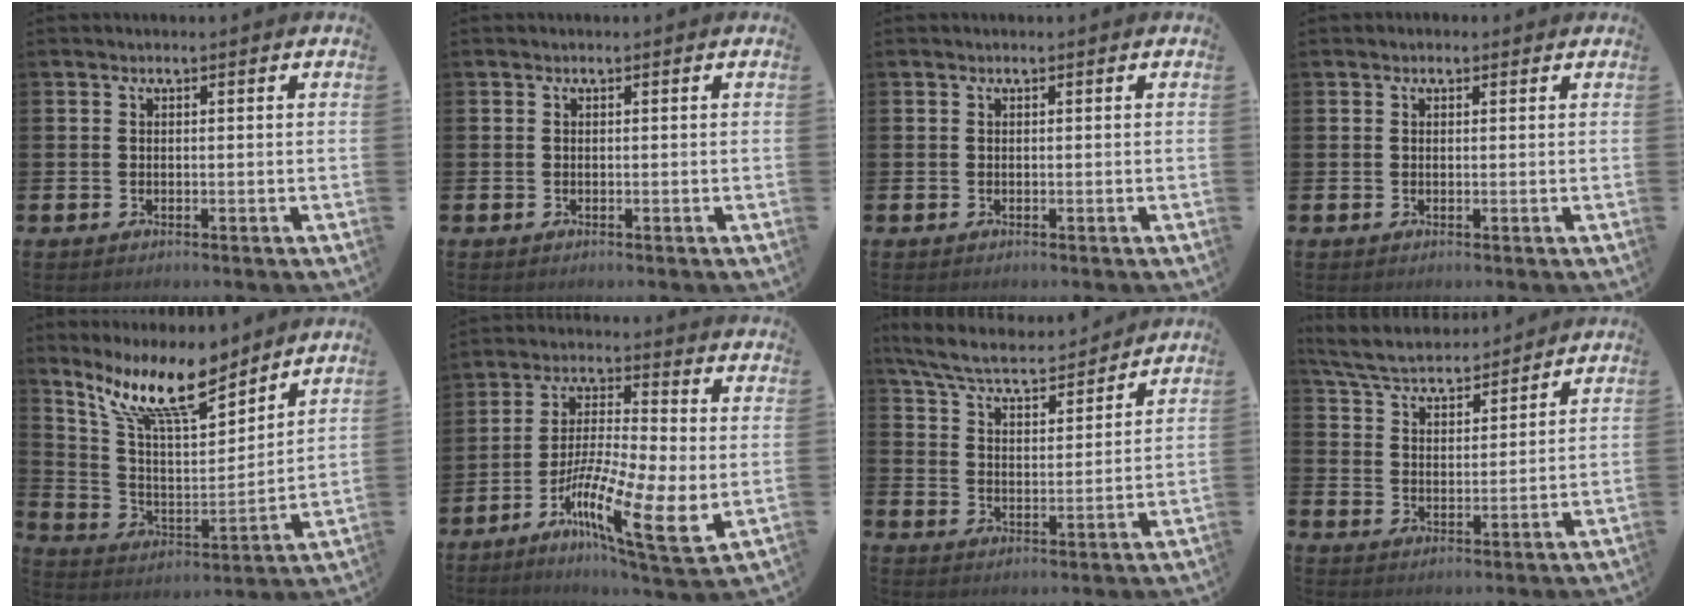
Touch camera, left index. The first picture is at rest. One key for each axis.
{"total": 0.0}
{"total": 0.0}
{"total": 0.7, "fx": 0.5, "fy": 0.4, "fz": 0.2, "tx": 0.012, "ty": -0.002, "tz": 0.006}
{"total": 13.0, "fx": 10.3, "fy": 3.4, "fz": 7.2, "tx": -0.155, "ty": -0.054, "tz": 0.181}
{"total": 11.2, "fx": -4.1, "fy": 1.6, "fz": 10.3, "tx": -0.190, "ty": -0.034, "tz": -0.082}
{"total": 6.6, "fx": 6.1, "fy": 1.1, "fz": 2.3, "tx": -0.069, "ty": -0.044, "tz": 0.102}
{"total": 5.5, "fx": 5.4, "fy": 1.0, "fz": 0.7, "tx": -0.033, "ty": -0.037, "tz": 0.094}